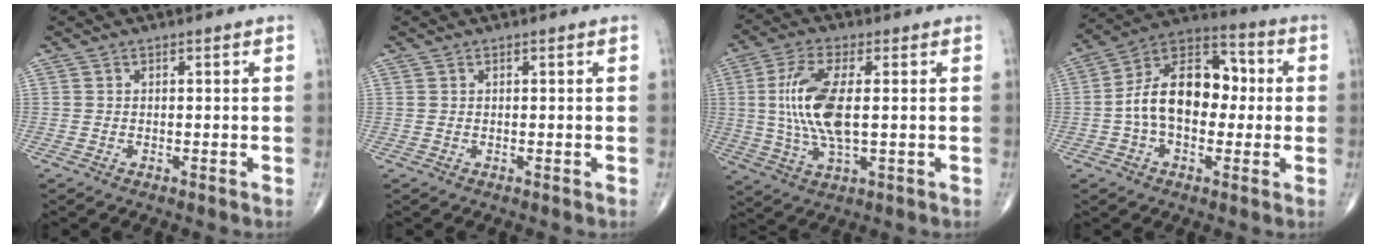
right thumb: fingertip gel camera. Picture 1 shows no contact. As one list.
[{"total": 0.0}, {"total": 12.7, "force": [1.0, 4.8, 11.8], "torque": [-0.258, -0.004, 0.022]}, {"total": 16.1, "force": [-0.1, 10.2, 12.5], "torque": [-0.183, 0.045, -0.013]}]